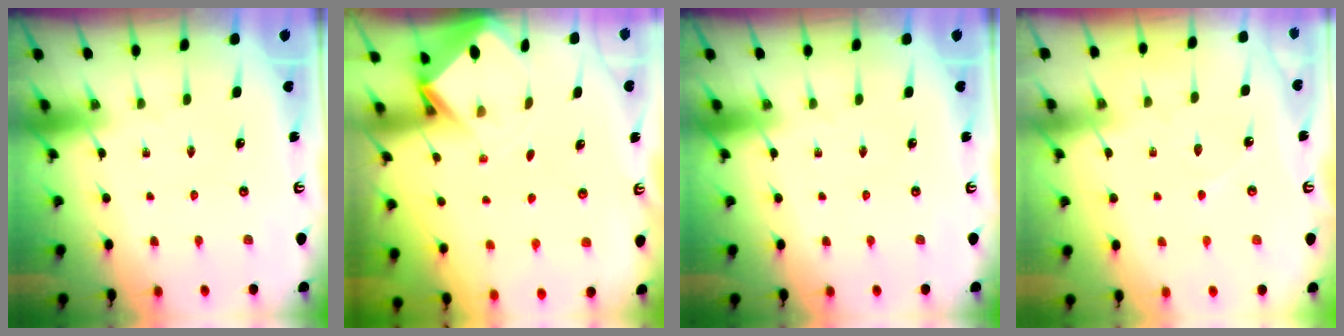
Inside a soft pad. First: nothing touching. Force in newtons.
{"total": 2.9, "press": 2.9, "slide": 0.2}
{"total": 0.0}
{"total": 2.9, "press": 2.9, "slide": 0.3}